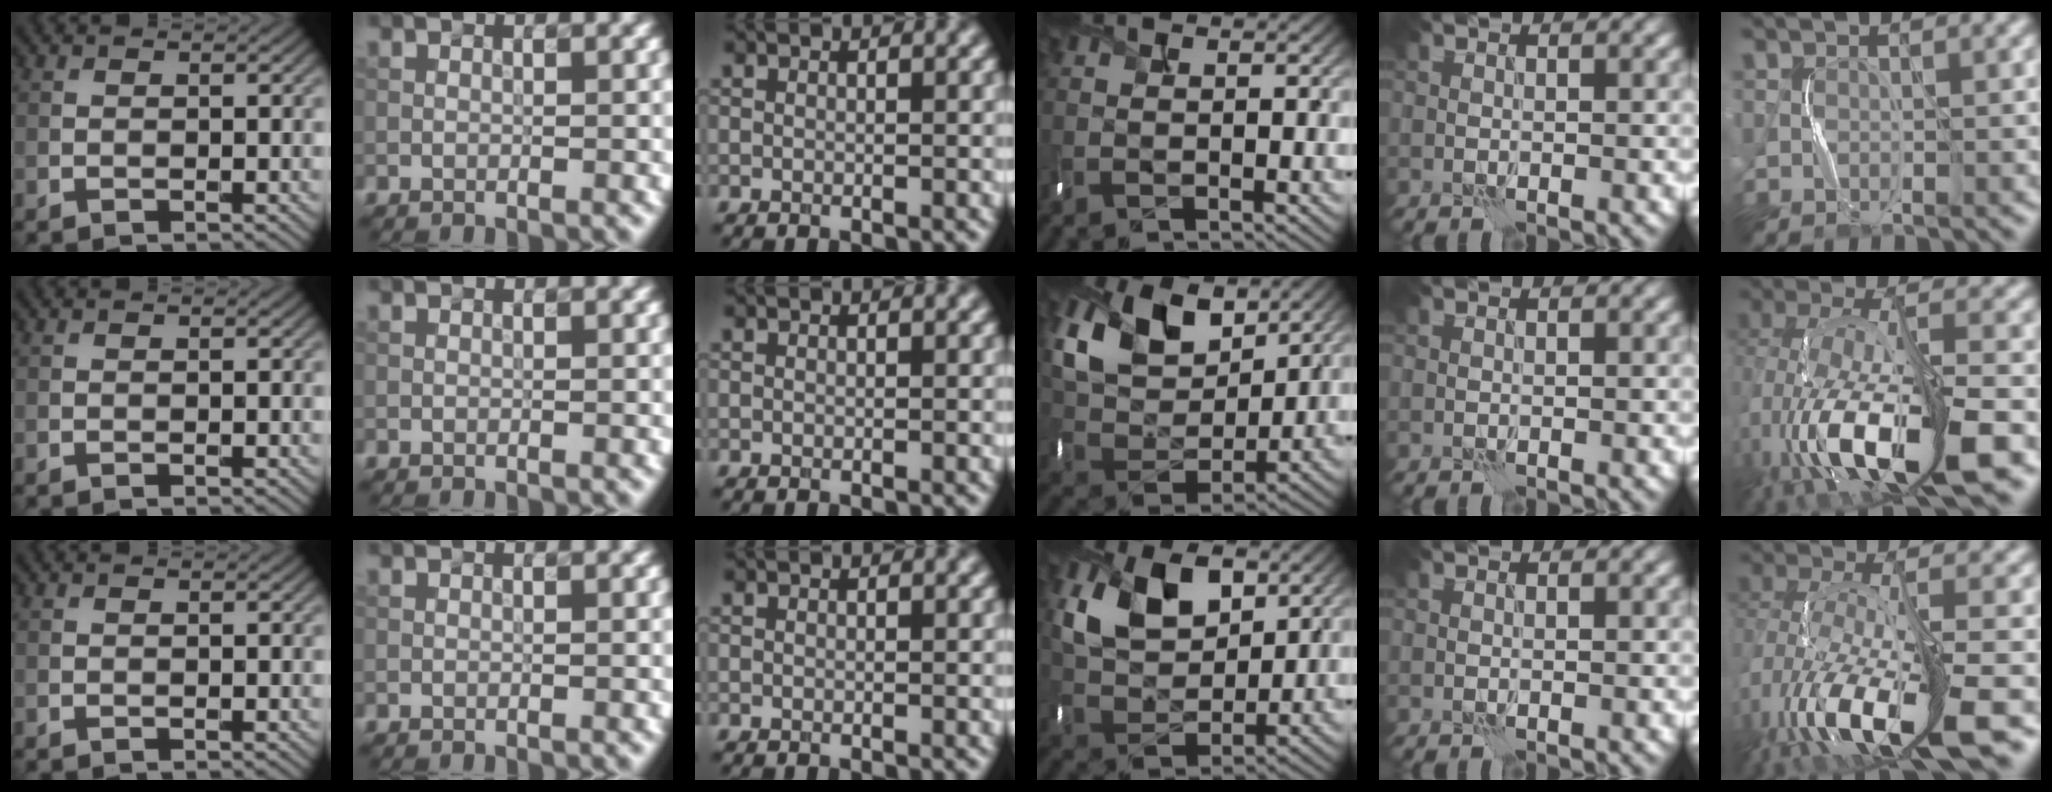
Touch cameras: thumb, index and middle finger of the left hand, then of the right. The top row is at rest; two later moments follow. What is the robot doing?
{"motion": "shake", "object": "handbell"}